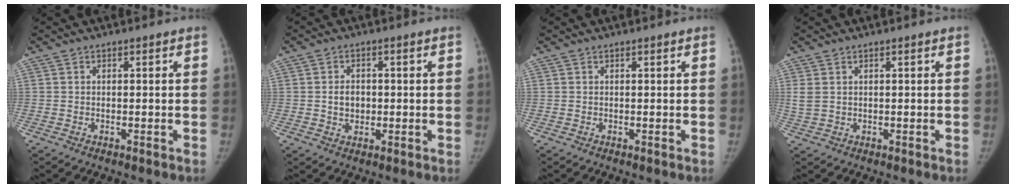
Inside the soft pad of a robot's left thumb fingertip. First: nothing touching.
{"total": 3.6, "force": [-0.2, 2.8, 2.2], "torque": [-0.025, 0.002, -0.003]}
{"total": 0.0}
{"total": 2.3, "force": [0.7, 1.6, 1.4], "torque": [-0.043, 0.004, 0.022]}